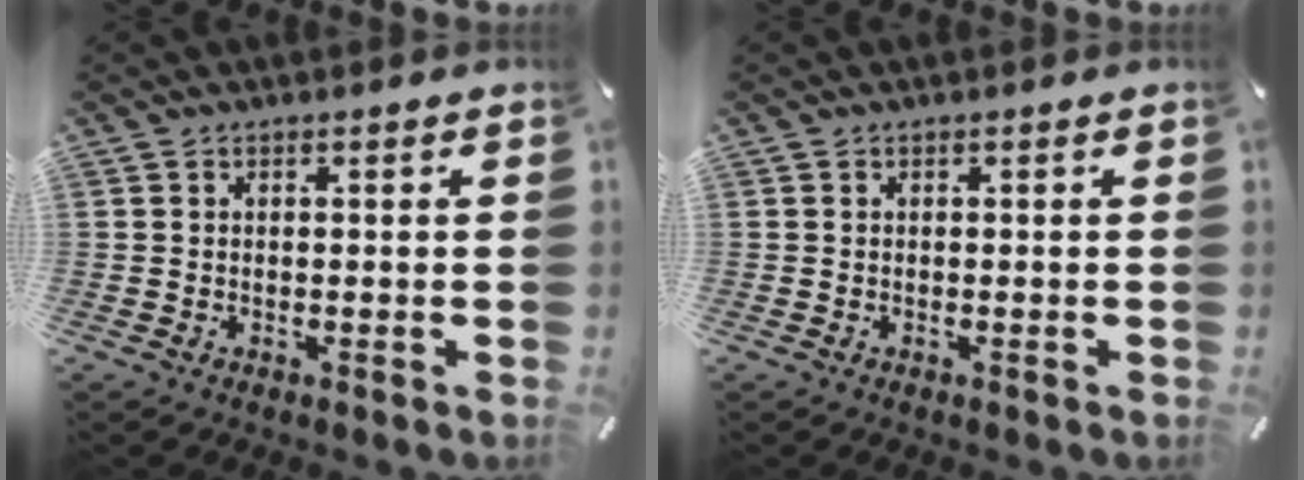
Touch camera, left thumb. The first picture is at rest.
{"total": 0.0}